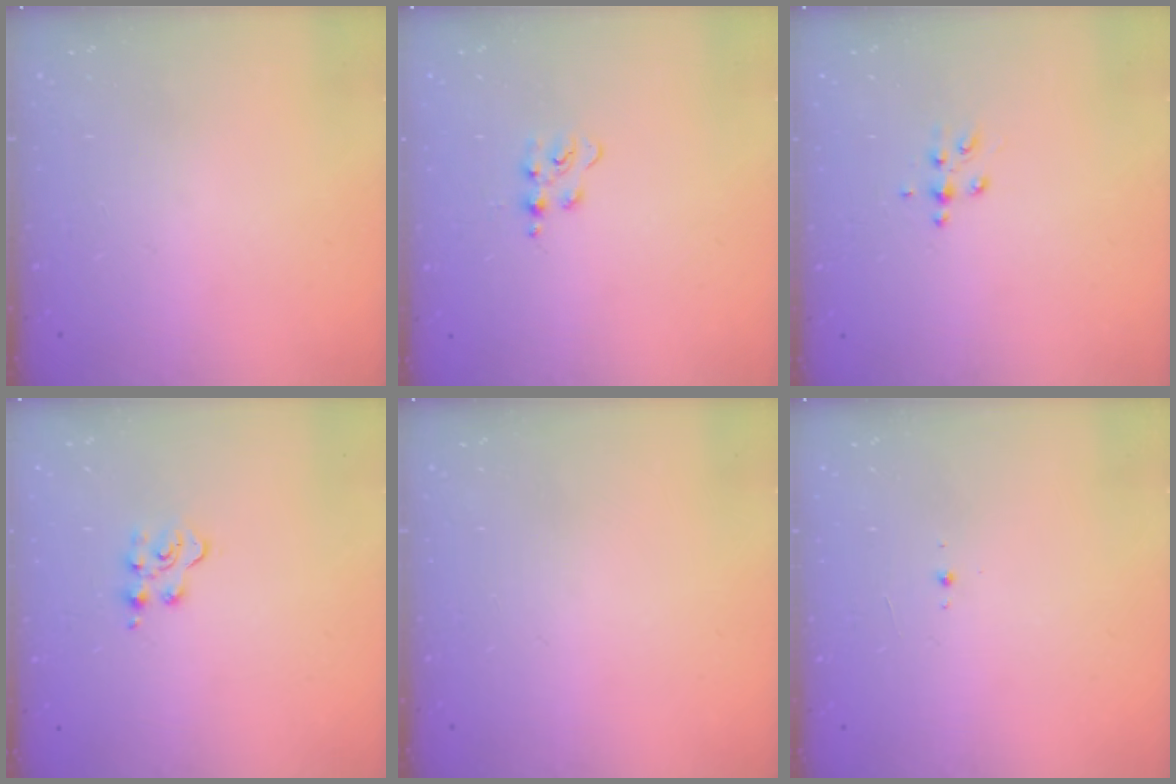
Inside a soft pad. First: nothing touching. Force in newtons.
{"total": 3.9, "press": 3.9, "slide": 0.5}
{"total": 5.3, "press": 4.8, "slide": 2.2}
{"total": 3.8, "press": 3.8, "slide": 0.5}
{"total": 0.0}
{"total": 2.7, "press": 2.5, "slide": 0.8}